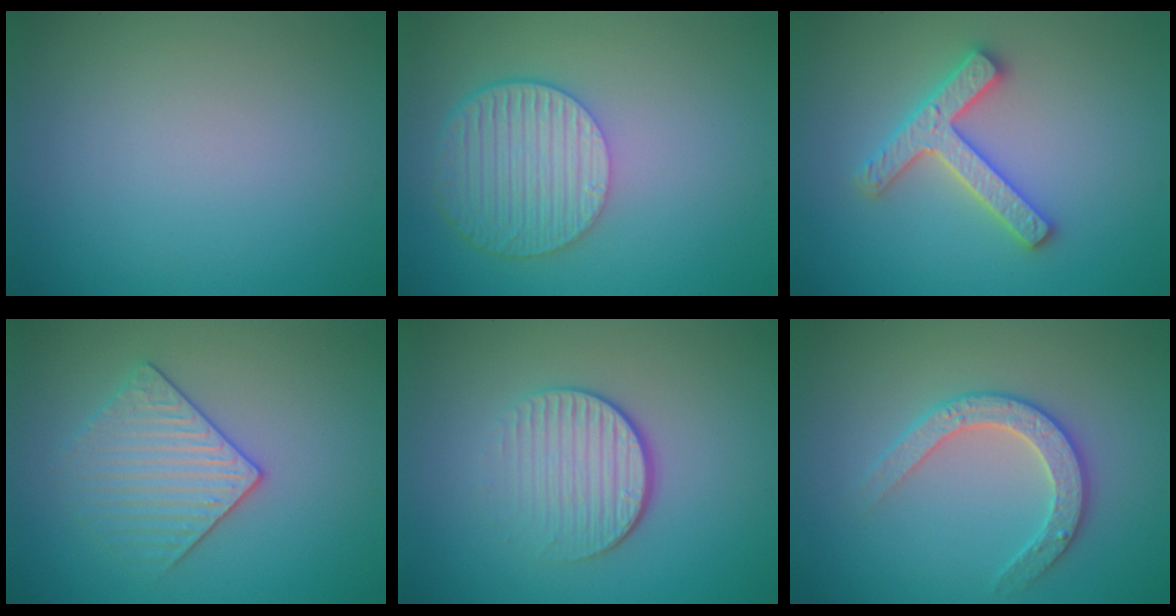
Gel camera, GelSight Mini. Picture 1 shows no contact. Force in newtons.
{"total": 6.2, "press": 4.6, "slide": 4.2}
{"total": 4.2, "press": 4.2, "slide": 0.7}
{"total": 3.2, "press": 3.2, "slide": 0.7}
{"total": 3.9, "press": 2.7, "slide": 2.8}
{"total": 2.8, "press": 2.7, "slide": 0.6}